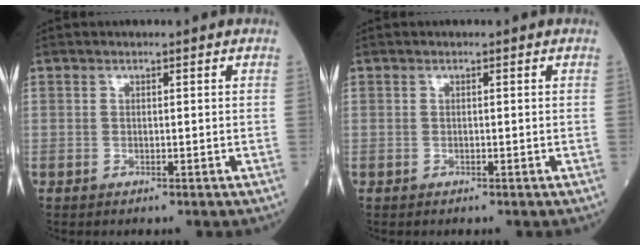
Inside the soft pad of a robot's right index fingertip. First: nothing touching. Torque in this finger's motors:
{"motor_torque": [-0.17, 0.09, -0.08, -0.01]}